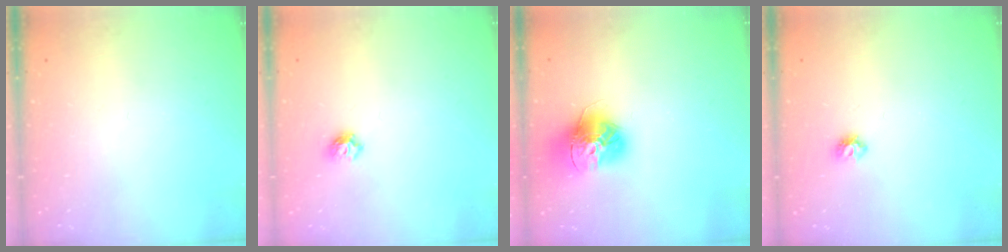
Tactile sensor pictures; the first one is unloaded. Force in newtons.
{"total": 5.5, "press": 5.5, "slide": 0.8}
{"total": 15.9, "press": 15.9, "slide": 1.5}
{"total": 4.9, "press": 4.8, "slide": 0.9}